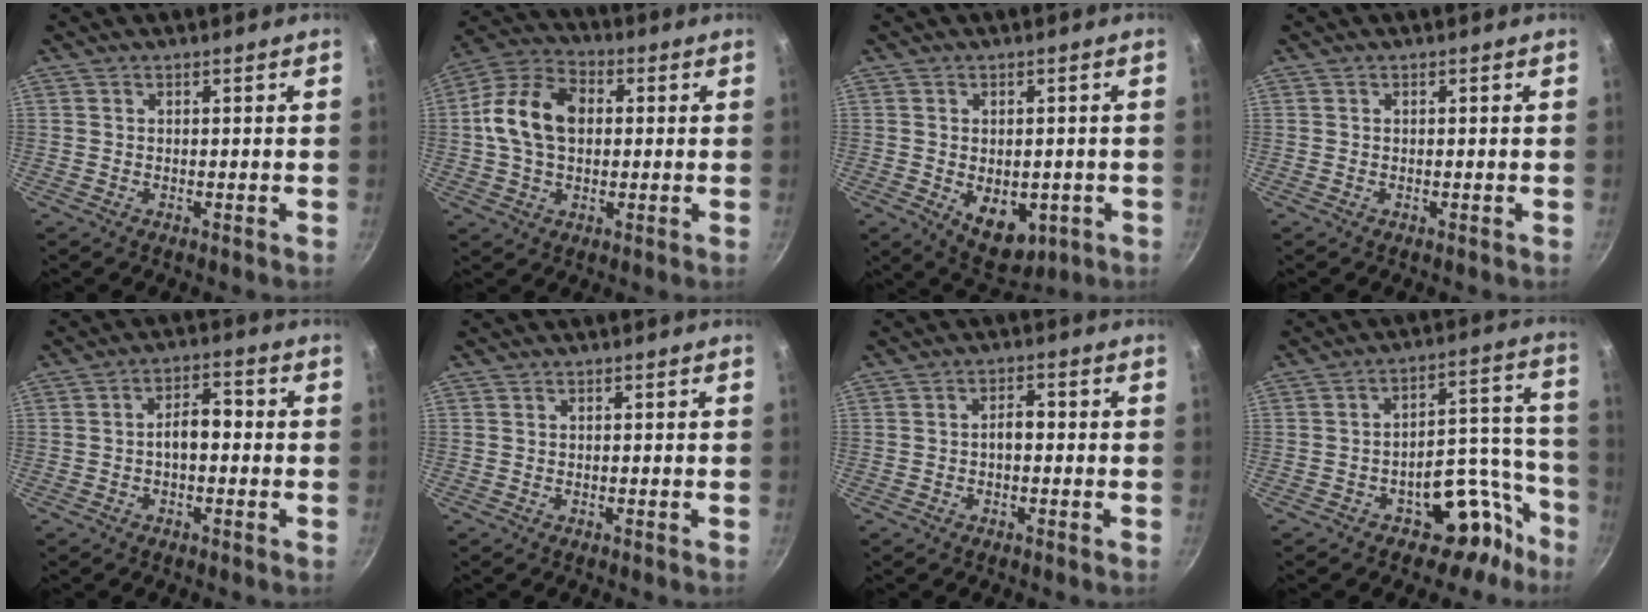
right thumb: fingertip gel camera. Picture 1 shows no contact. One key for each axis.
{"total": 13.7, "fx": 1.2, "fy": 9.3, "fz": 10.0, "tx": -0.179, "ty": 0.026, "tz": 0.014}
{"total": 9.0, "fx": -2.5, "fy": 5.7, "fz": 6.5, "tx": -0.071, "ty": -0.001, "tz": -0.021}
{"total": 0.0}
{"total": 5.3, "fx": -0.6, "fy": 3.0, "fz": 4.4, "tx": -0.060, "ty": 0.024, "tz": -0.016}
{"total": 0.0}
{"total": 2.8, "fx": -0.4, "fy": 1.6, "fz": 2.2, "tx": -0.029, "ty": 0.014, "tz": -0.010}
{"total": 12.4, "fx": -7.7, "fy": 6.7, "fz": 6.9, "tx": -0.034, "ty": 0.110, "tz": -0.113}